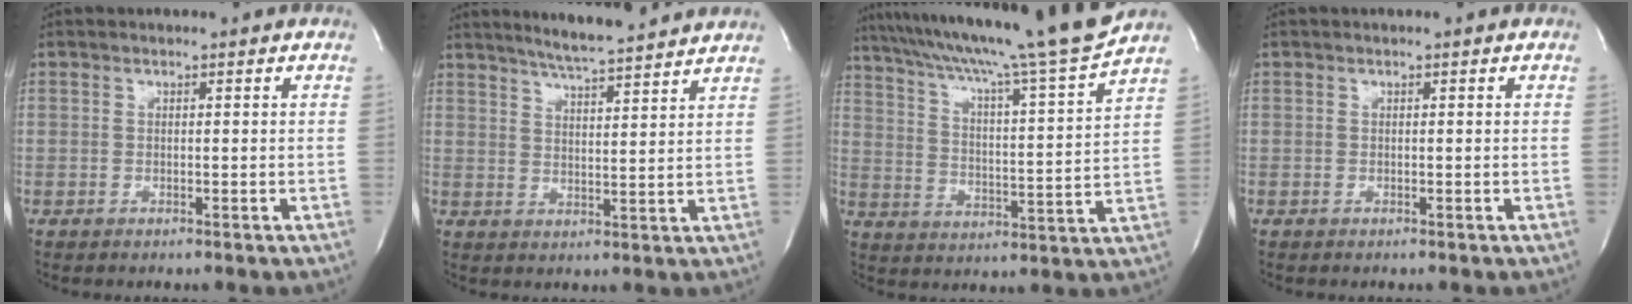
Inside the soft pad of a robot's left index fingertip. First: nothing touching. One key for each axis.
{"total": 10.7, "fx": 9.8, "fy": 0.1, "fz": 4.4, "tx": -0.078, "ty": 0.011, "tz": 0.140}
{"total": 21.3, "fx": 18.4, "fy": -1.8, "fz": 10.5, "tx": -0.178, "ty": -0.027, "tz": 0.274}
{"total": 0.0}